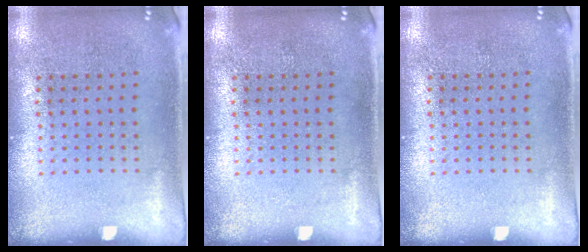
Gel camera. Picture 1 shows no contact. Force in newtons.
{"total": 0.0}
{"total": 0.0}